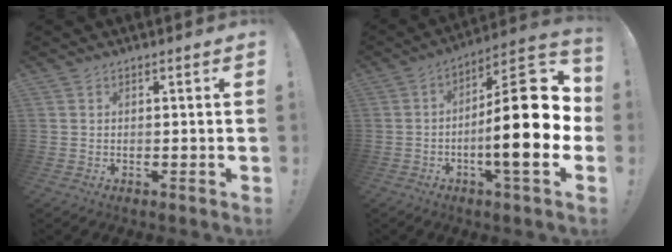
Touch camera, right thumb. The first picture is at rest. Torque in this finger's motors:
{"motor_torque": [2.13, 2.88, 1.53, -1.24, 0.26]}